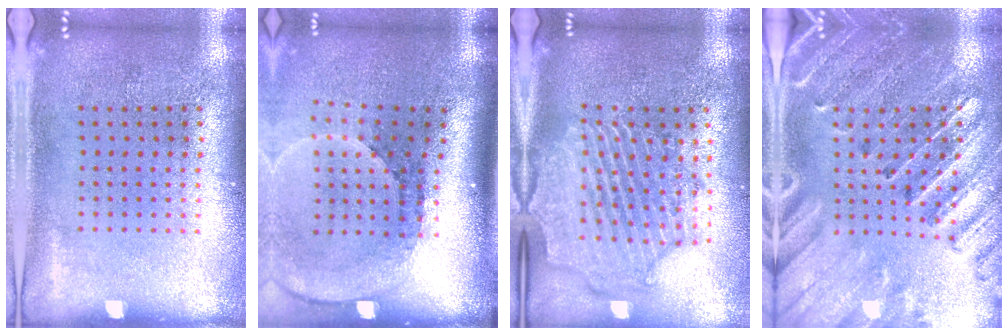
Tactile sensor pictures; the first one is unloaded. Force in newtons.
{"total": 2.7, "press": 1.8, "slide": 1.9}
{"total": 2.3, "press": 2.2, "slide": 0.8}
{"total": 2.9, "press": 2.7, "slide": 0.9}